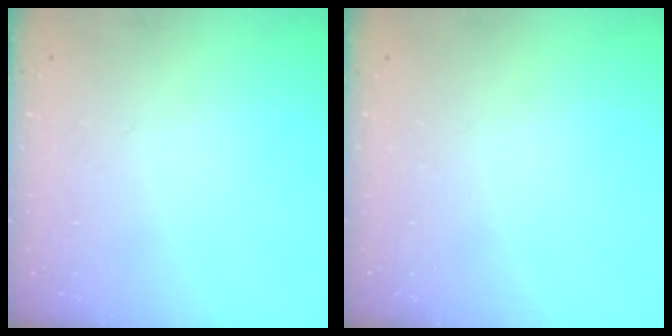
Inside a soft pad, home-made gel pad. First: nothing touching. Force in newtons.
{"total": 0.0}